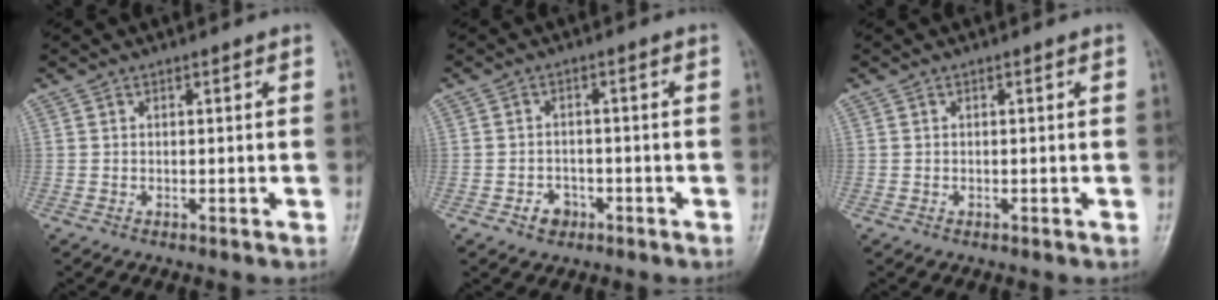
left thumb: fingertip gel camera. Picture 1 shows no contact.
{"total": 3.1, "force": [-1.7, 2.4, 1.1], "torque": [-0.005, 0.015, -0.025]}
{"total": 0.0}